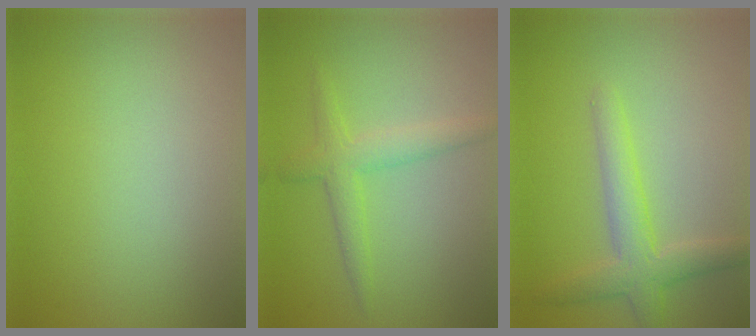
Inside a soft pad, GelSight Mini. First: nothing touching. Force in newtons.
{"total": 2.7, "press": 2.7, "slide": 0.2}
{"total": 3.7, "press": 3.7, "slide": 0.1}